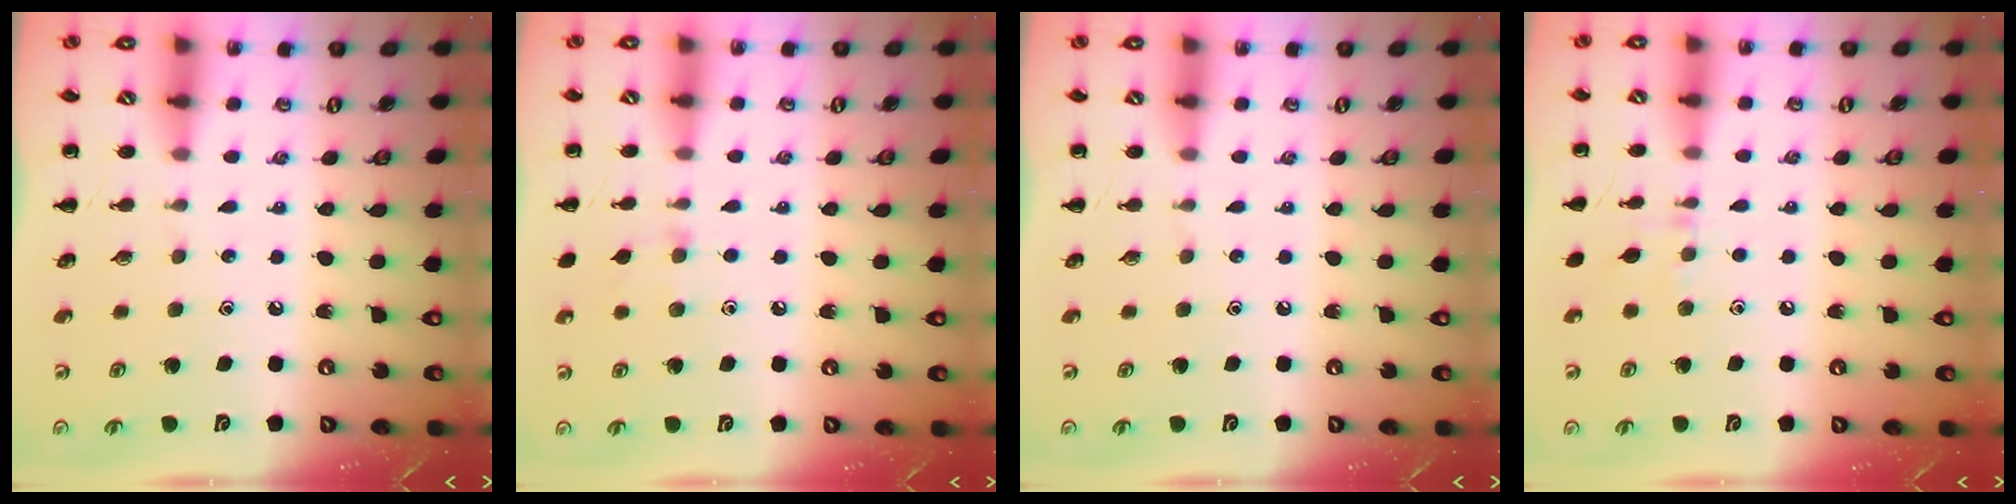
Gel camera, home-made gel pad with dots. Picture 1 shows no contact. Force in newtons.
{"total": 5.5, "press": 5.2, "slide": 1.7}
{"total": 0.0}
{"total": 6.0, "press": 5.7, "slide": 1.9}